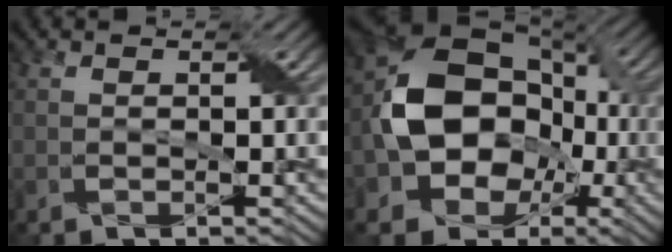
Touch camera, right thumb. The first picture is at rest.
{"total": 15.9, "force": [-2.4, 12.3, 9.7], "torque": [-0.183, -0.008, -0.049]}